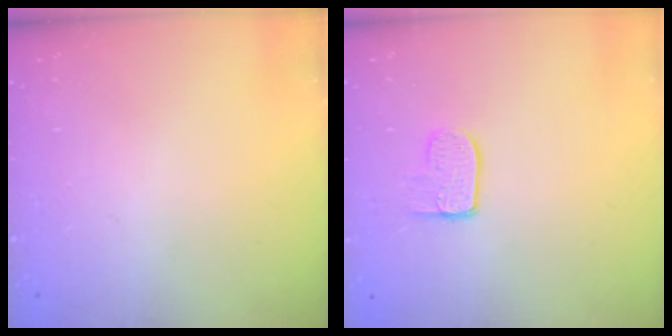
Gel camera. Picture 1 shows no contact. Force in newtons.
{"total": 6.8, "press": 6.7, "slide": 0.4}